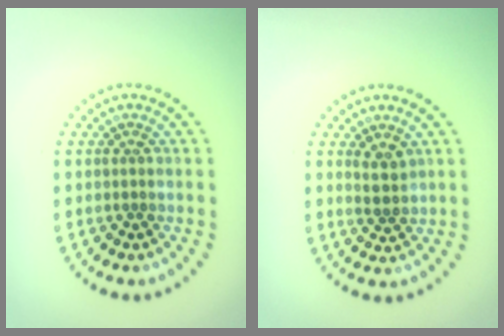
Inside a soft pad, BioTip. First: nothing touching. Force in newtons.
{"total": 1.9, "press": 1.6, "slide": 1.1}